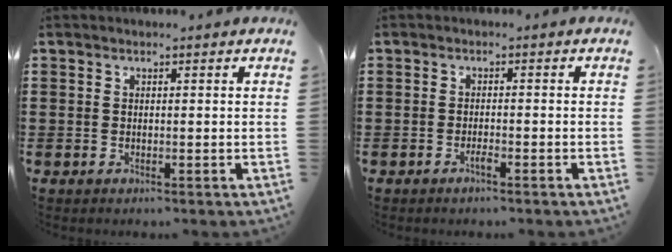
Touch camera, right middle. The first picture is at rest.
{"total": 1.4, "force": [-1.0, 0.1, 1.0], "torque": [-0.020, -0.004, -0.018]}